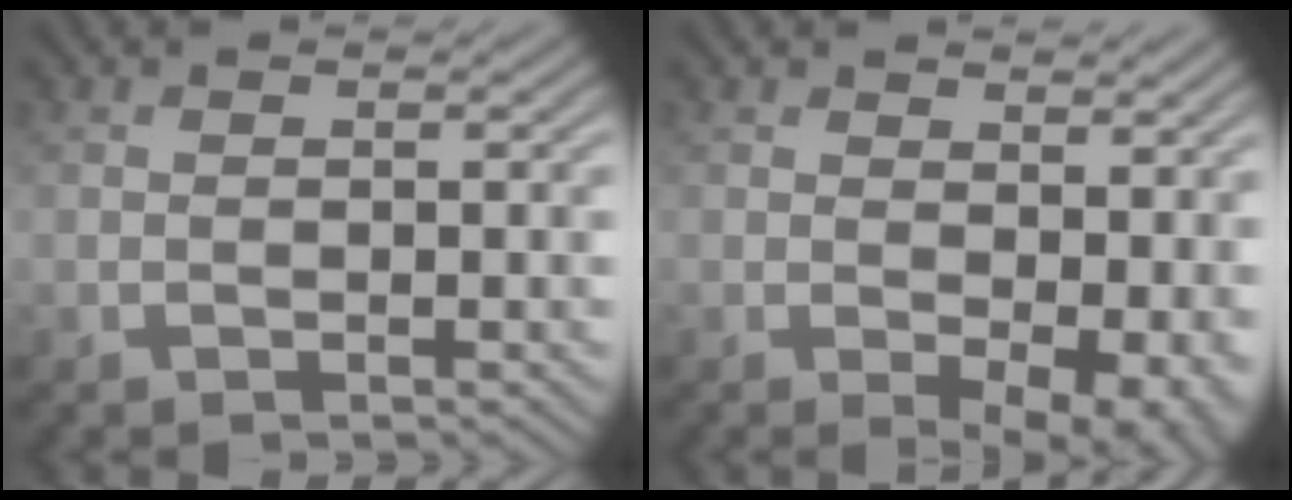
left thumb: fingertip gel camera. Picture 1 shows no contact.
{"total": 6.3, "force": [0.8, 3.3, 5.3], "torque": [-0.070, -0.009, 0.020]}